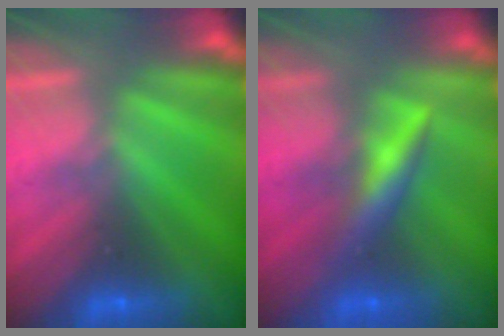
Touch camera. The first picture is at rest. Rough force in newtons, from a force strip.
{"total": 2.4}